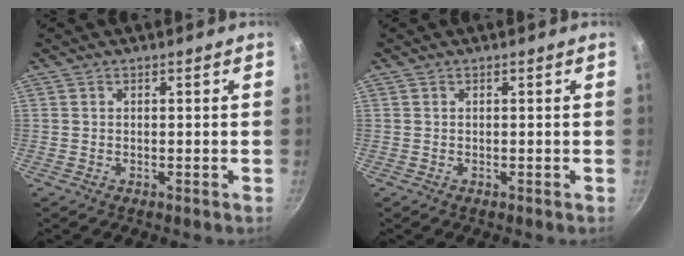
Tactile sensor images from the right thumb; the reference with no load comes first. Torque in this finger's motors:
{"motor_torque": [0.00, 0.00, -0.01, 0.01, 0.04]}